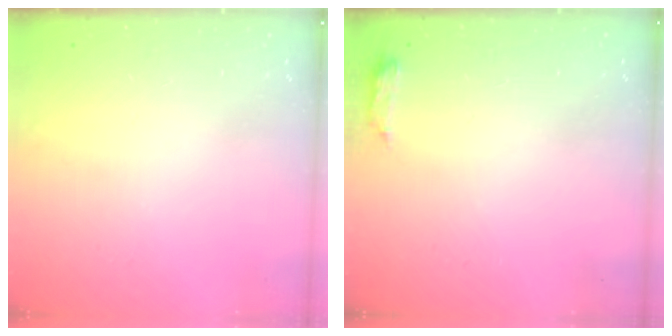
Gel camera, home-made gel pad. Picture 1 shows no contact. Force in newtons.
{"total": 5.1, "press": 5.0, "slide": 0.9}